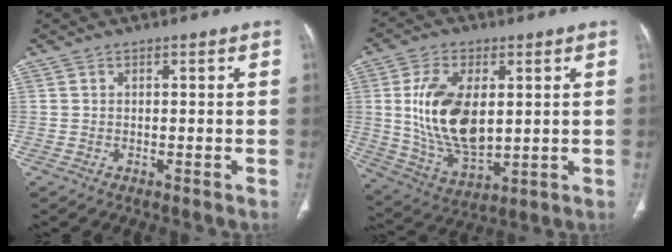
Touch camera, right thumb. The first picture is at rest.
{"total": 16.3, "force": [2.2, 8.9, 13.4], "torque": [-0.244, -0.016, 0.055]}